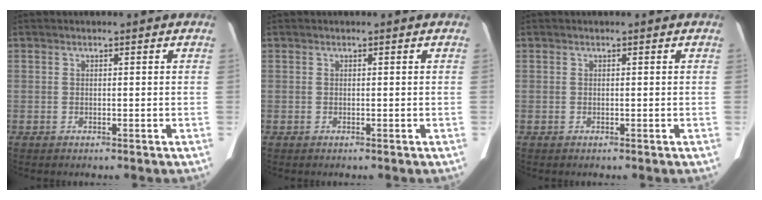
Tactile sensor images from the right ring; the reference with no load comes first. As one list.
[{"total": 0.0}, {"total": 0.0}]